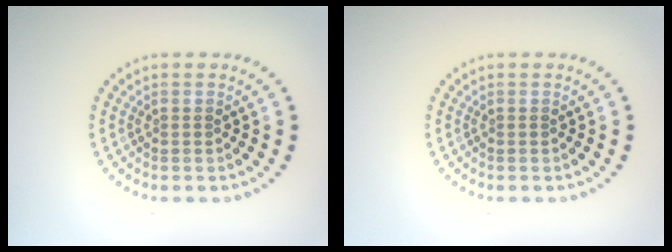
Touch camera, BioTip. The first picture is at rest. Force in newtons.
{"total": 0.0}